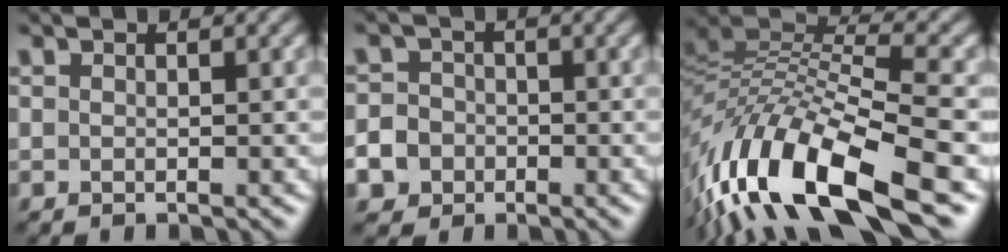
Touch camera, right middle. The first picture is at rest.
{"total": 8.8, "force": [-4.4, 7.3, 2.1], "torque": [-0.058, -0.027, -0.101]}
{"total": 14.1, "force": [-6.6, 4.9, 11.5], "torque": [-0.235, 0.019, -0.125]}